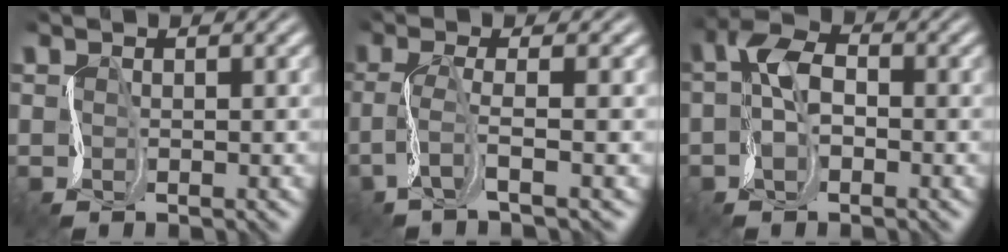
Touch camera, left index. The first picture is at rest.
{"total": 3.3, "force": [-1.1, 0.2, 3.0], "torque": [-0.072, 0.003, -0.033]}
{"total": 4.4, "force": [-0.5, 2.7, 3.4], "torque": [-0.068, 0.012, -0.019]}